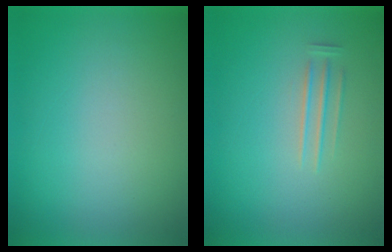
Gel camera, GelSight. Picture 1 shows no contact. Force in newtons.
{"total": 1.2}